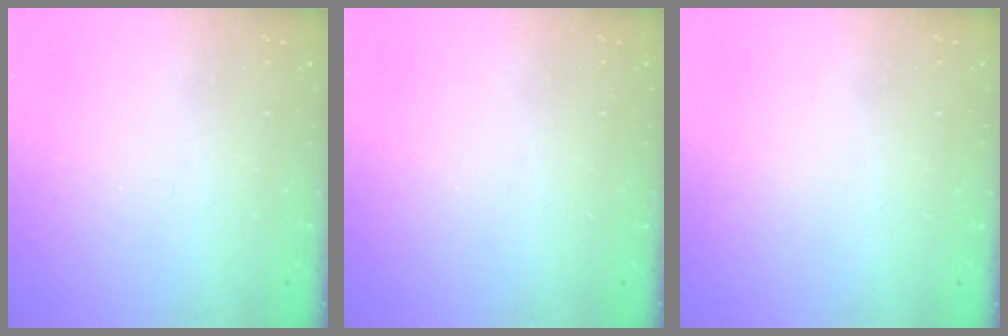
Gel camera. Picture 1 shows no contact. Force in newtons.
{"total": 0.0}
{"total": 0.0}